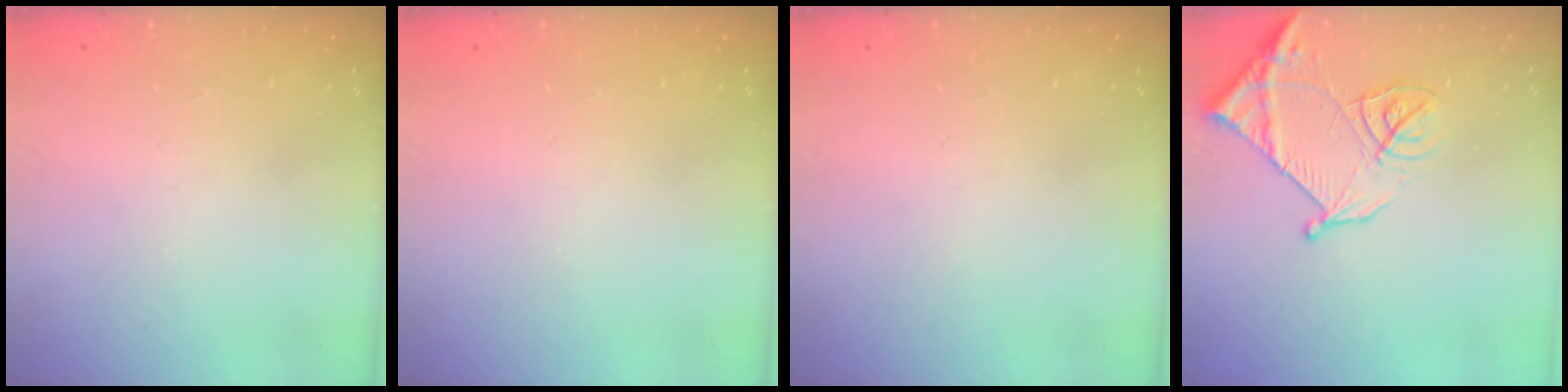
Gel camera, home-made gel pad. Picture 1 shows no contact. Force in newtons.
{"total": 0.0}
{"total": 0.0}
{"total": 14.4, "press": 14.3, "slide": 1.6}